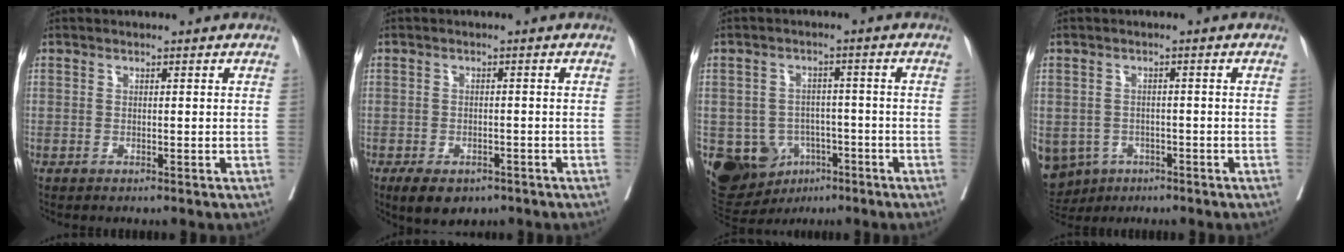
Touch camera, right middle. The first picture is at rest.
{"total": 6.8, "force": [-4.7, 3.5, 3.4], "torque": [-0.046, -0.002, -0.067]}
{"total": 12.2, "force": [-5.2, 10.1, 4.5], "torque": [-0.094, 0.017, -0.068]}
{"total": 11.5, "force": [-5.9, 9.3, 3.5], "torque": [-0.106, -0.004, -0.075]}